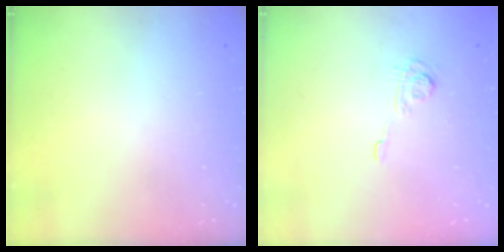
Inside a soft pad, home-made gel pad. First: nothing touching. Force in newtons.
{"total": 5.8, "press": 5.6, "slide": 1.6}